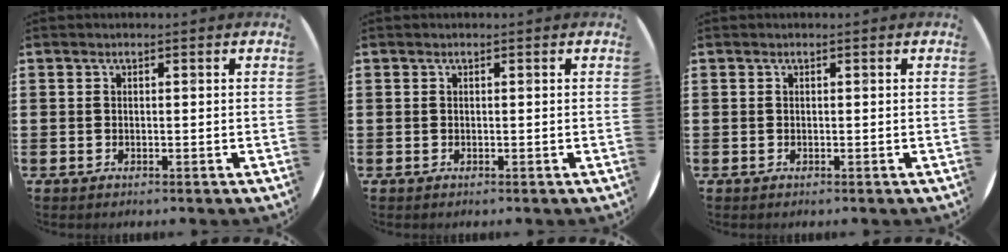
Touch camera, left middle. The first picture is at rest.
{"total": 0.0}
{"total": 0.0}